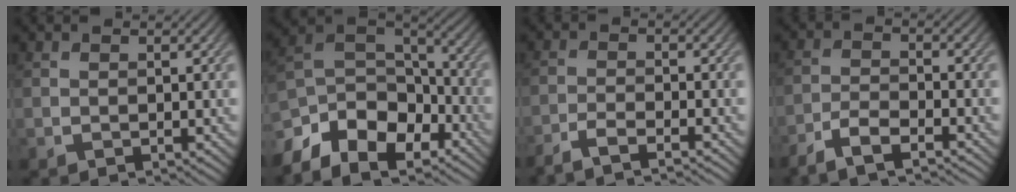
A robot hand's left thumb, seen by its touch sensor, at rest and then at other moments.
{"total": 12.0, "force": [-7.5, 6.3, 7.0], "torque": [-0.173, -0.029, -0.130]}
{"total": 4.1, "force": [-3.3, 0.7, 2.3], "torque": [-0.042, 0.000, -0.072]}
{"total": 5.1, "force": [-4.1, 1.2, 2.8], "torque": [-0.056, -0.003, -0.083]}